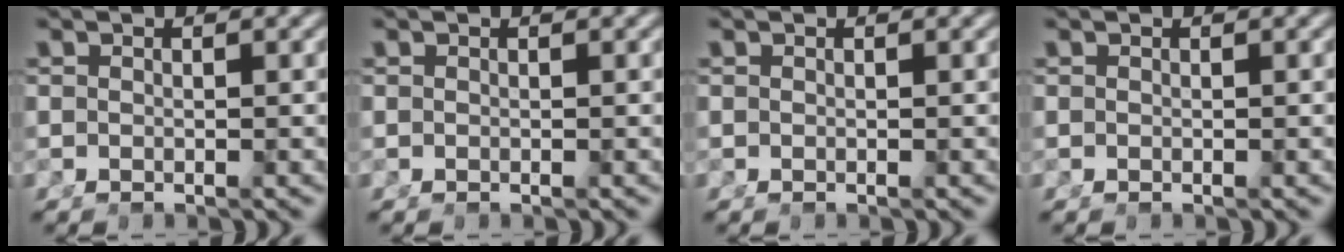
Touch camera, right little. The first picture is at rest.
{"total": 0.0}
{"total": 0.0}
{"total": 0.0}